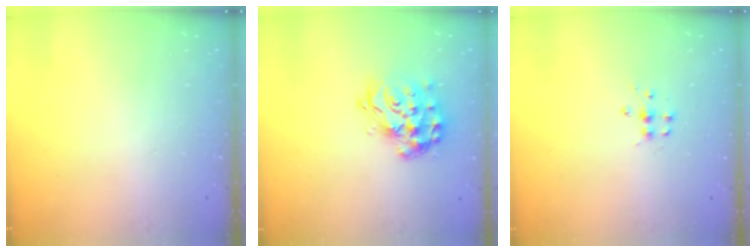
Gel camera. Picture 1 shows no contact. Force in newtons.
{"total": 17.6, "press": 17.6, "slide": 1.2}
{"total": 4.5, "press": 4.5, "slide": 0.4}